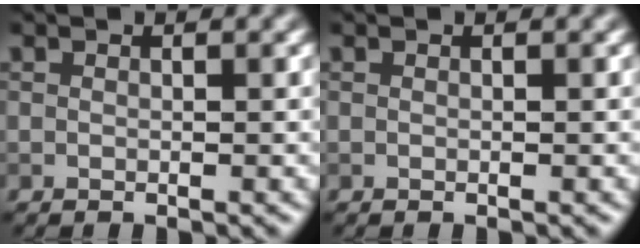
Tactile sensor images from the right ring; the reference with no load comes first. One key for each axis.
{"total": 0.0}